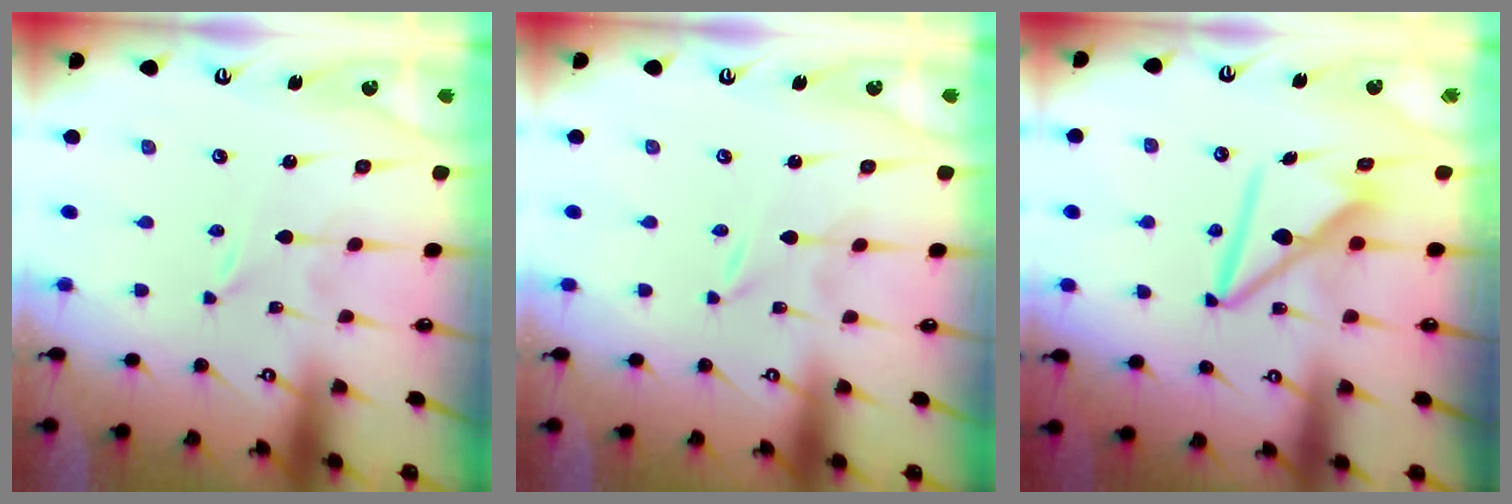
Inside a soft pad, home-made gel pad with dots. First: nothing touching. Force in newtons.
{"total": 0.0}
{"total": 10.3, "press": 10.2, "slide": 1.1}